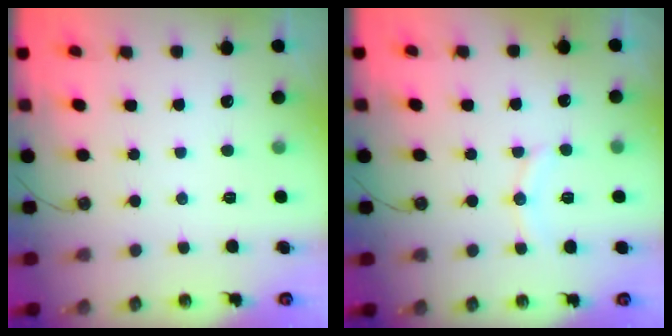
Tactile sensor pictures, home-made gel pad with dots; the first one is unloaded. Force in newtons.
{"total": 6.8, "press": 6.7, "slide": 1.6}